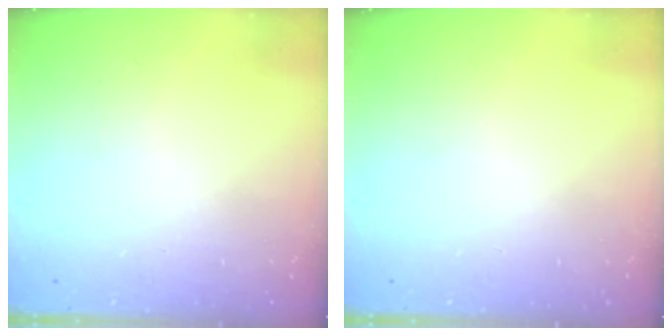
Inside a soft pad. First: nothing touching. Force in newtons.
{"total": 0.0}